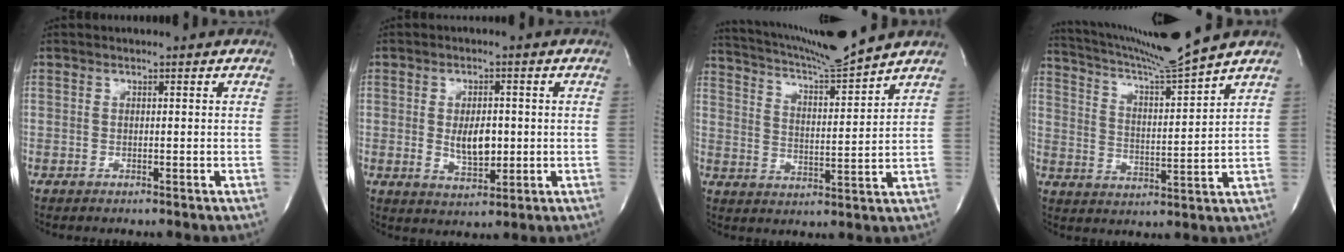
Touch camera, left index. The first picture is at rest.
{"total": 5.3, "force": [-0.4, 2.5, 4.7], "torque": [-0.082, -0.012, 0.001]}
{"total": 11.6, "force": [10.8, -2.0, 3.6], "torque": [-0.075, -0.024, 0.178]}
{"total": 12.2, "force": [11.0, -3.2, 4.1], "torque": [-0.084, -0.035, 0.189]}